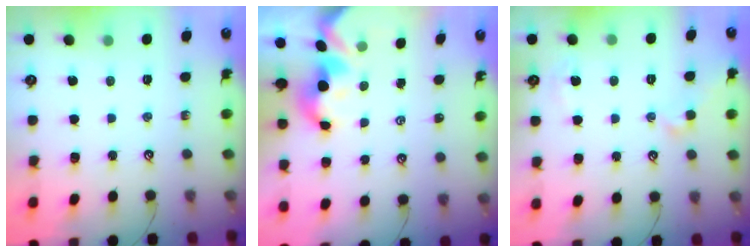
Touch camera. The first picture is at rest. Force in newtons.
{"total": 2.4, "press": 2.3, "slide": 0.3}
{"total": 1.9, "press": 1.9, "slide": 0.5}